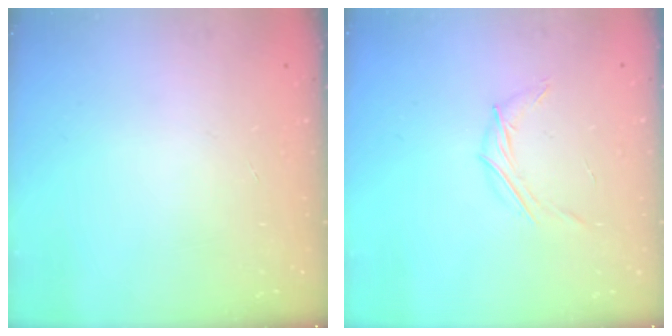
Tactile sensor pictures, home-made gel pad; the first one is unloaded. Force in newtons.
{"total": 4.7, "press": 4.6, "slide": 0.9}